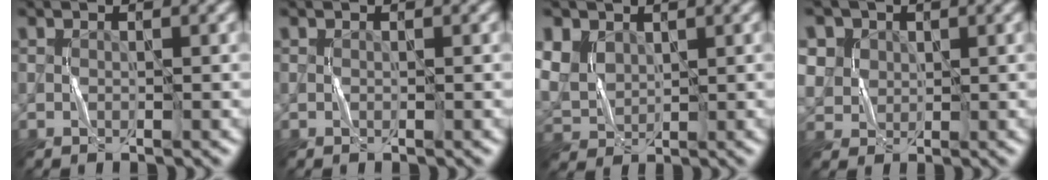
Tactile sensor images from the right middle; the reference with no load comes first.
{"total": 0.0}
{"total": 4.1, "force": [1.8, 3.1, 2.0], "torque": [-0.056, -0.002, 0.039]}
{"total": 4.8, "force": [2.2, 4.0, 1.5], "torque": [-0.052, 0.006, 0.042]}